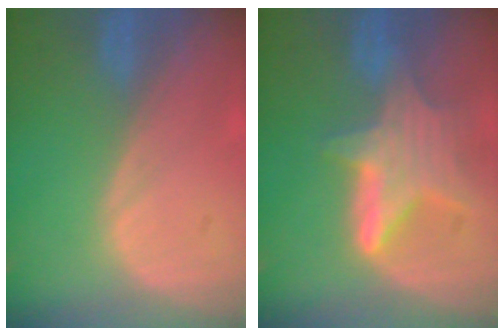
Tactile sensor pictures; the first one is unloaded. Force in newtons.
{"total": 6.8, "press": 6.6, "slide": 1.7}